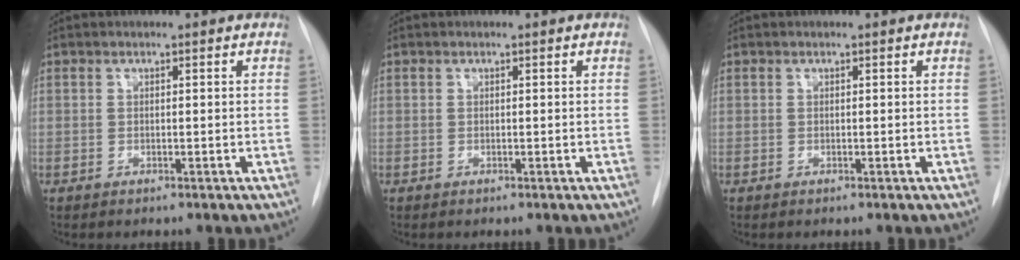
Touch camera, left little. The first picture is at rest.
{"total": 0.0}
{"total": 0.0}